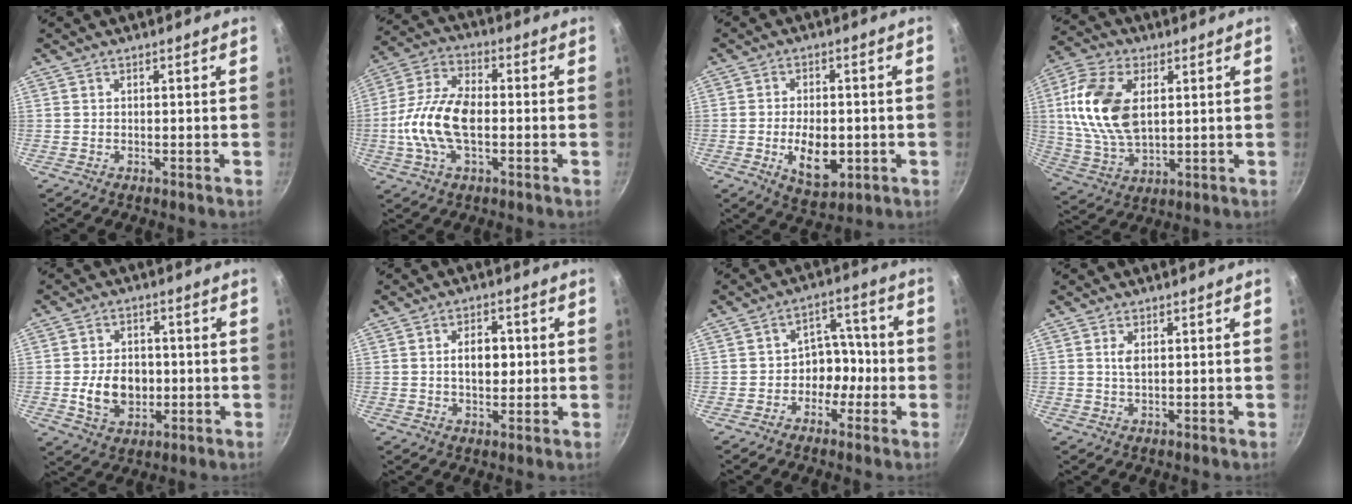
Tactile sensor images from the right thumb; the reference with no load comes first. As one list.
[{"total": 14.0, "force": [-1.8, 7.6, 11.6], "torque": [-0.223, 0.031, -0.047]}, {"total": 9.8, "force": [-2.0, 5.7, 7.7], "torque": [-0.105, 0.000, -0.023]}, {"total": 16.0, "force": [3.2, 9.4, 12.5], "torque": [-0.236, -0.005, 0.064]}, {"total": 9.2, "force": [-1.1, 6.9, 6.0], "torque": [-0.077, 0.006, -0.012]}, {"total": 6.3, "force": [0.3, 4.0, 4.8], "torque": [-0.054, 0.007, 0.002]}, {"total": 7.0, "force": [-2.1, 5.7, 3.6], "torque": [0.006, 0.039, -0.039]}, {"total": 2.0, "force": [0.6, 1.0, 1.6], "torque": [-0.031, -0.004, 0.013]}]